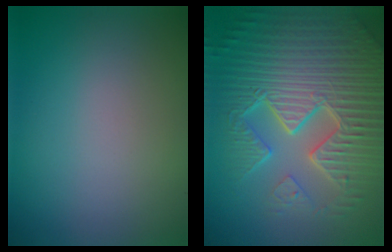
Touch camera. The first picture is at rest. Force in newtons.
{"total": 11.1, "press": 7.0, "slide": 8.6}